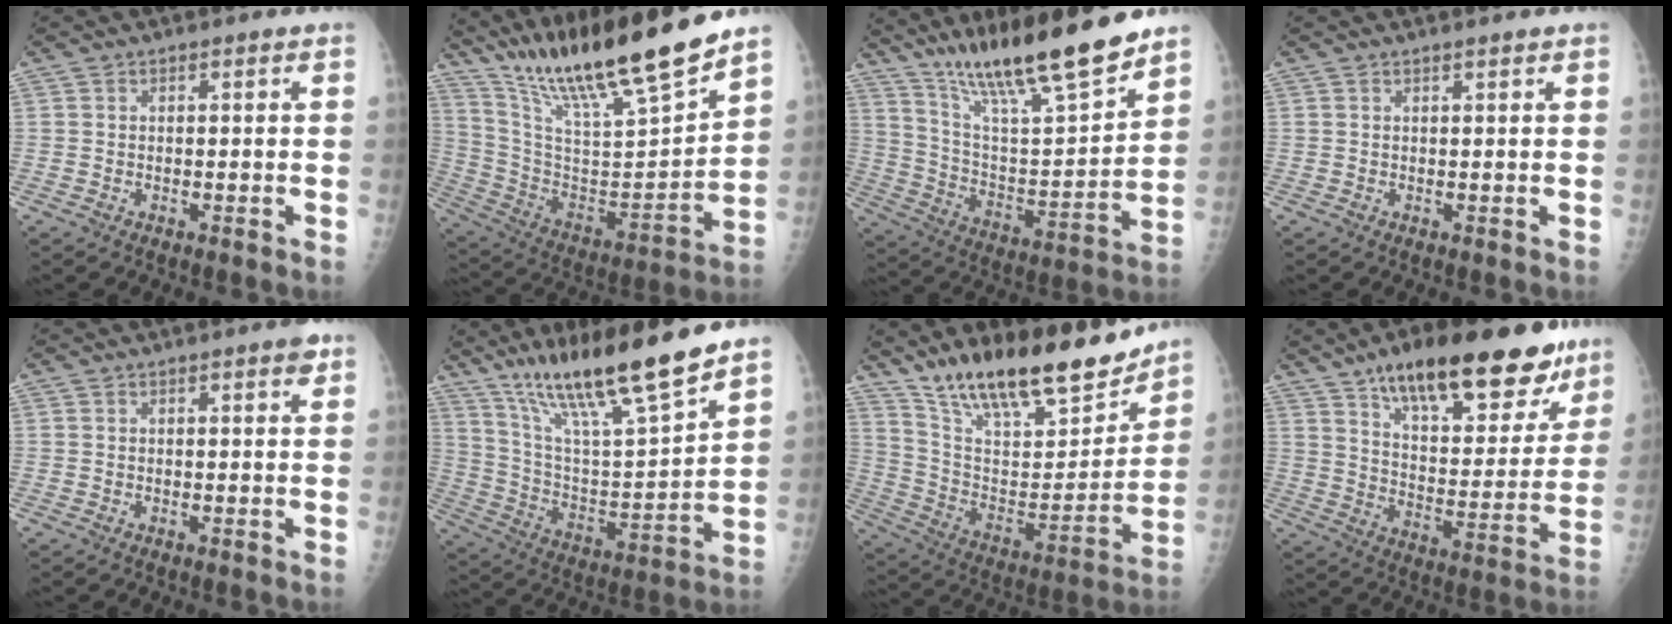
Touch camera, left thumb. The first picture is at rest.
{"total": 24.4, "force": [19.5, 2.8, 14.5], "torque": [-0.229, -0.087, 0.345]}
{"total": 21.9, "force": [16.6, 3.3, 13.9], "torque": [-0.213, -0.078, 0.291]}
{"total": 0.6, "force": [0.5, 0.0, 0.3], "torque": [-0.008, -0.003, 0.010]}
{"total": 1.8, "force": [1.0, 0.4, 1.4], "torque": [-0.017, -0.002, 0.010]}
{"total": 21.0, "force": [15.4, 2.4, 14.1], "torque": [-0.223, -0.070, 0.278]}
{"total": 23.0, "force": [18.2, 6.6, 12.4], "torque": [-0.167, -0.086, 0.311]}
{"total": 26.4, "force": [17.4, 9.5, 17.4], "torque": [-0.212, -0.057, 0.265]}